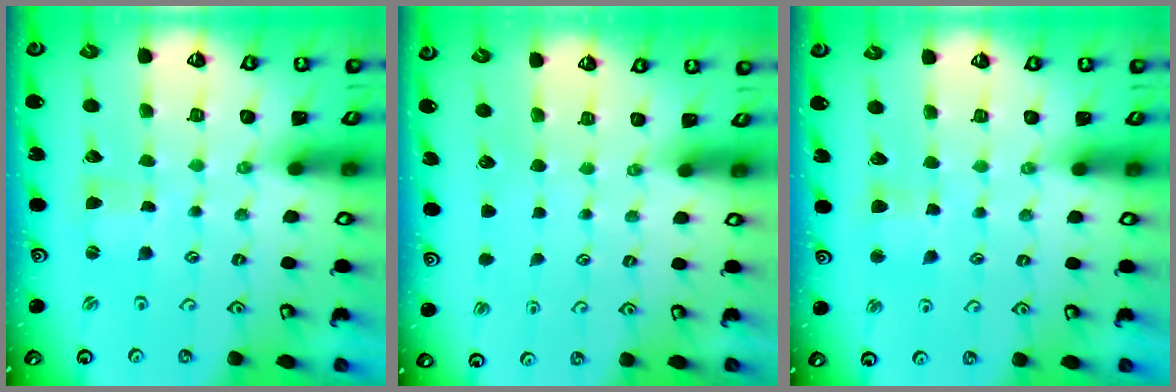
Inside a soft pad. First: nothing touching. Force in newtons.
{"total": 0.0}
{"total": 3.0, "press": 3.0, "slide": 0.5}